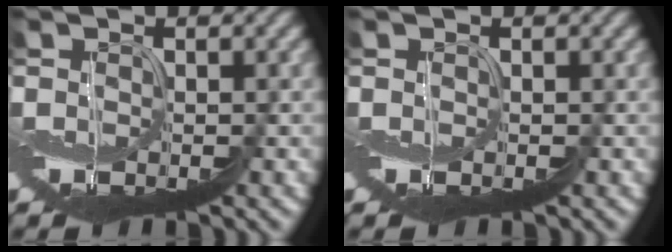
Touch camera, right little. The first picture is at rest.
{"total": 0.0}